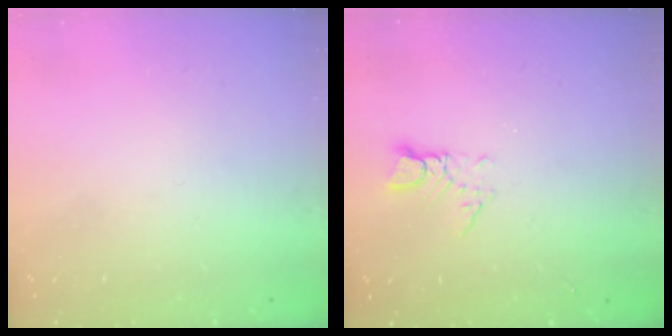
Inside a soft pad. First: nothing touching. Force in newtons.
{"total": 3.0, "press": 3.0, "slide": 0.3}